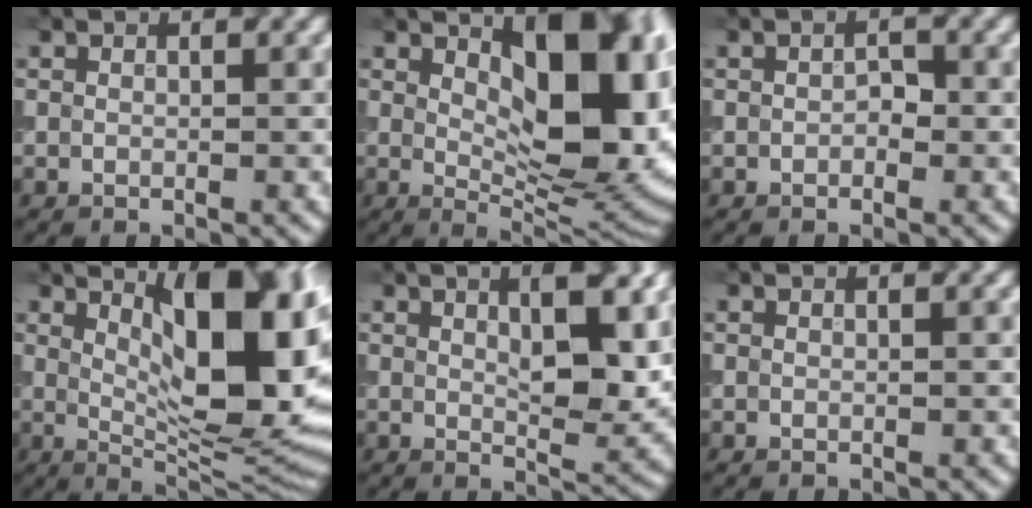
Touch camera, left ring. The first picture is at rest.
{"total": 12.6, "force": [3.0, 5.8, 10.8], "torque": [-0.124, -0.001, 0.047]}
{"total": 1.1, "force": [-0.2, 0.8, 0.8], "torque": [-0.011, -0.001, -0.005]}
{"total": 12.4, "force": [3.2, 4.4, 11.1], "torque": [-0.145, 0.000, 0.054]}
{"total": 5.6, "force": [1.8, 1.6, 5.0], "torque": [-0.070, -0.003, 0.028]}
{"total": 0.0}